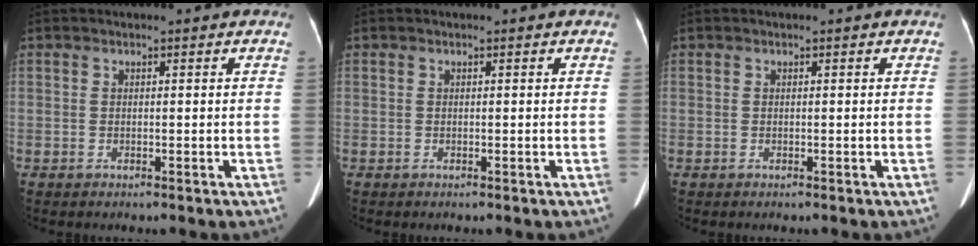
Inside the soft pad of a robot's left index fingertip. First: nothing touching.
{"total": 0.0}
{"total": 0.0}